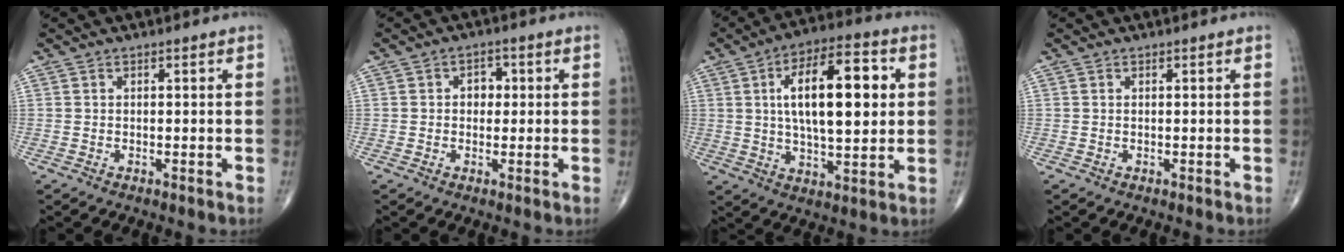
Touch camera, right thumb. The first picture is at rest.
{"total": 3.0, "force": [0.3, 2.4, 1.8], "torque": [-0.007, 0.006, -0.002]}
{"total": 18.2, "force": [3.4, 7.7, 16.2], "torque": [-0.244, 0.008, 0.052]}
{"total": 0.0}